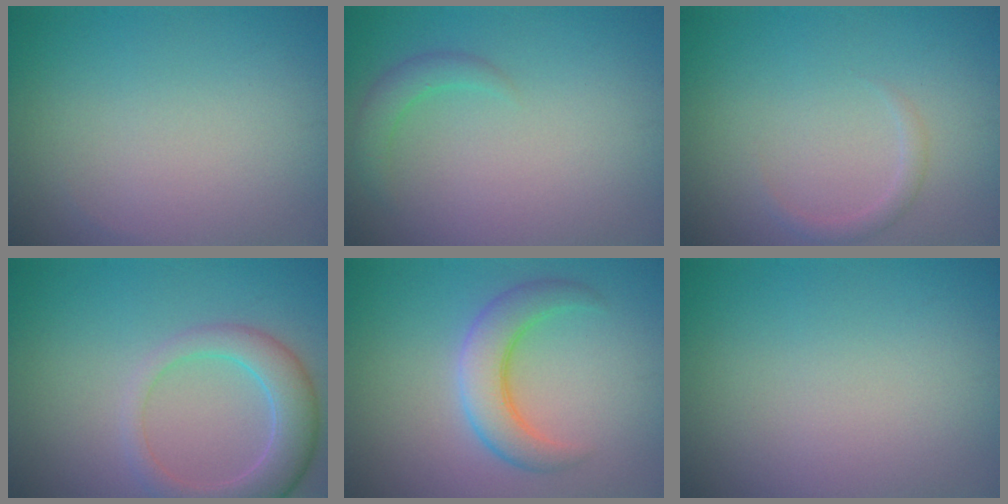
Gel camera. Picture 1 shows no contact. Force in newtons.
{"total": 1.8, "press": 1.8, "slide": 0.2}
{"total": 1.0, "press": 1.0, "slide": 0.1}
{"total": 4.6, "press": 4.6, "slide": 0.4}
{"total": 4.3, "press": 4.3, "slide": 0.1}
{"total": 0.0}